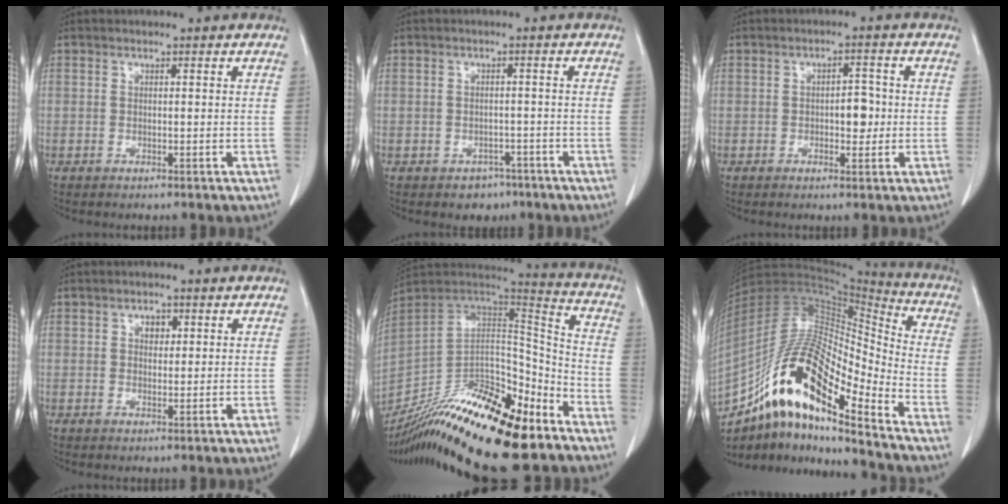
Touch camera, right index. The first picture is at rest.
{"total": 3.3, "force": [-2.1, 2.5, 0.7], "torque": [-0.003, 0.011, -0.022]}
{"total": 3.6, "force": [-0.4, 1.9, 3.0], "torque": [-0.037, 0.005, -0.003]}
{"total": 1.9, "force": [0.7, 1.3, 1.2], "torque": [-0.015, 0.002, 0.010]}
{"total": 26.7, "force": [-20.1, 5.1, 16.8], "torque": [-0.295, -0.018, -0.344]}
{"total": 20.3, "force": [-12.5, 4.5, 15.3], "torque": [-0.303, 0.013, -0.222]}